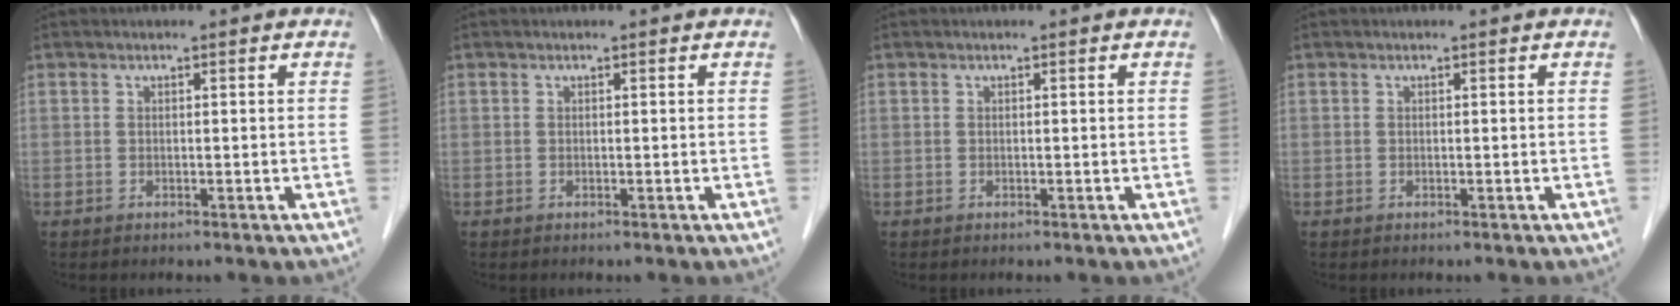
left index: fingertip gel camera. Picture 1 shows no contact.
{"total": 0.0}
{"total": 0.0}
{"total": 0.0}